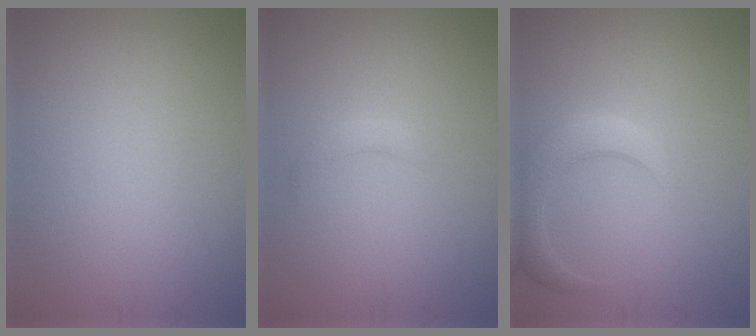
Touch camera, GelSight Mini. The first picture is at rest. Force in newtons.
{"total": 1.2, "press": 1.2, "slide": 0.1}
{"total": 4.1, "press": 4.1, "slide": 0.3}